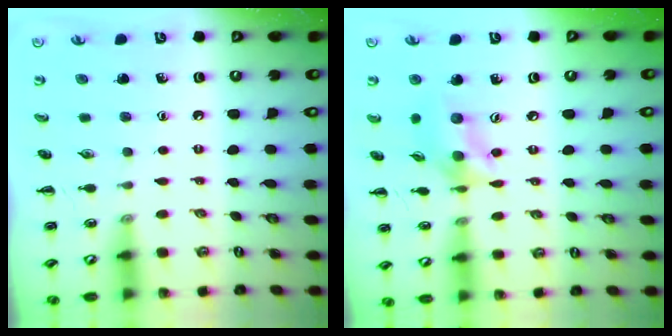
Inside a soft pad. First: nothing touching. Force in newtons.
{"total": 10.7, "press": 10.6, "slide": 1.8}